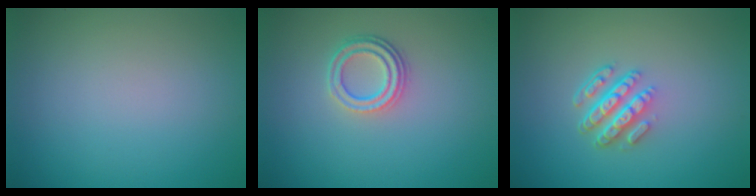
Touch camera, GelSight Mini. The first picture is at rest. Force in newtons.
{"total": 2.8, "press": 2.3, "slide": 1.6}
{"total": 4.3, "press": 3.1, "slide": 3.0}